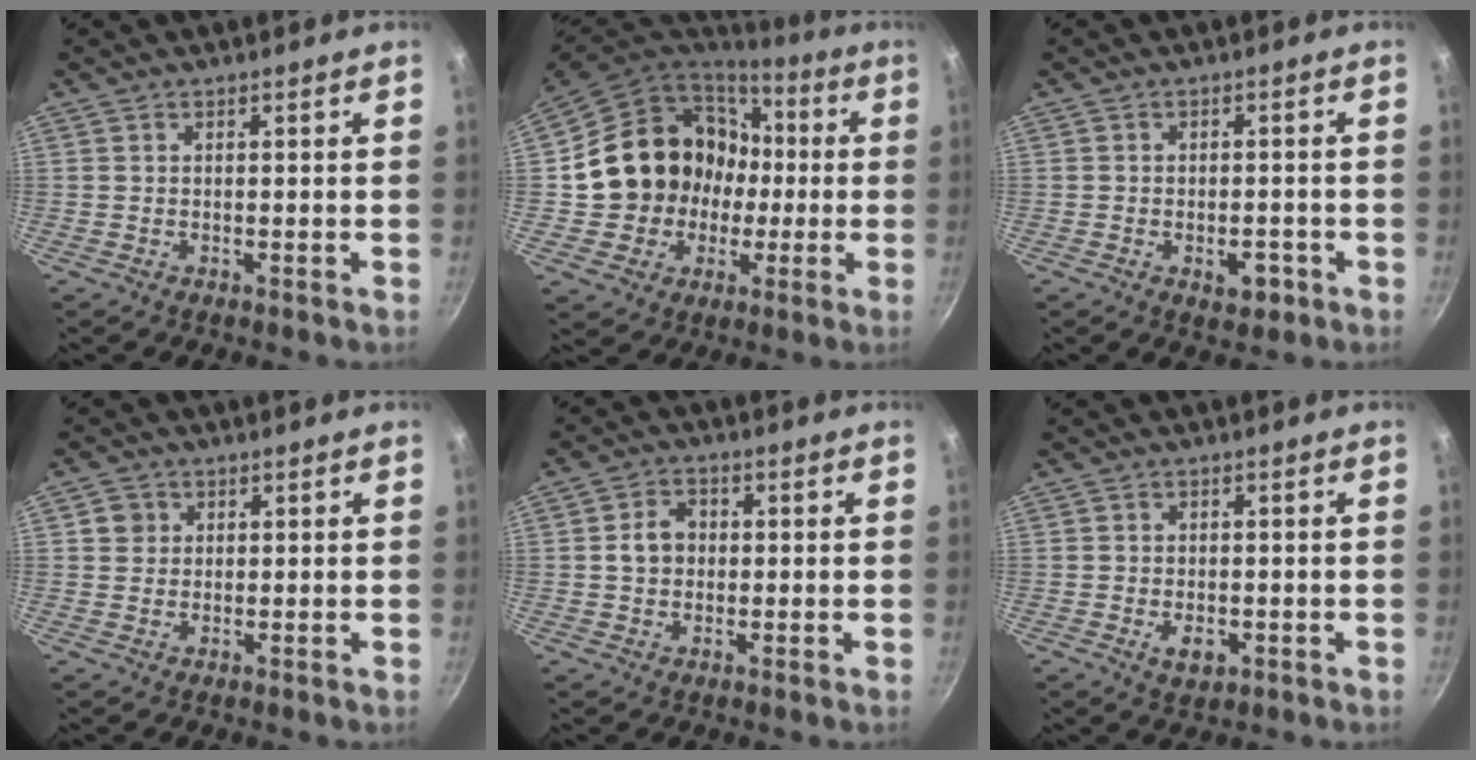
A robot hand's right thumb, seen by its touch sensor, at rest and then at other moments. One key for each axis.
{"total": 18.8, "fx": 0.2, "fy": 16.9, "fz": 8.3, "tx": -0.114, "ty": 0.042, "tz": 0.018}
{"total": 4.2, "fx": -1.8, "fy": 2.6, "fz": 2.8, "tx": -0.020, "ty": 0.013, "tz": -0.019}
{"total": 3.0, "fx": 0.8, "fy": 2.8, "fz": 0.7, "tx": 0.005, "ty": 0.006, "tz": 0.009}
{"total": 5.1, "fx": 0.2, "fy": 4.2, "fz": 2.9, "tx": -0.030, "ty": 0.009, "tz": -0.002}
{"total": 3.8, "fx": -1.2, "fy": 2.5, "fz": 2.5, "tx": -0.035, "ty": 0.002, "tz": -0.013}